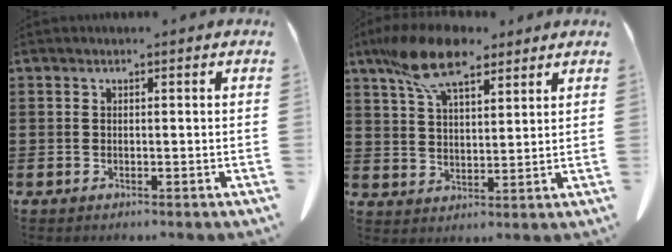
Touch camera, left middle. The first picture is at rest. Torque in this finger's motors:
{"motor_torque": [2.14, 0.00, 0.59, 0.21]}